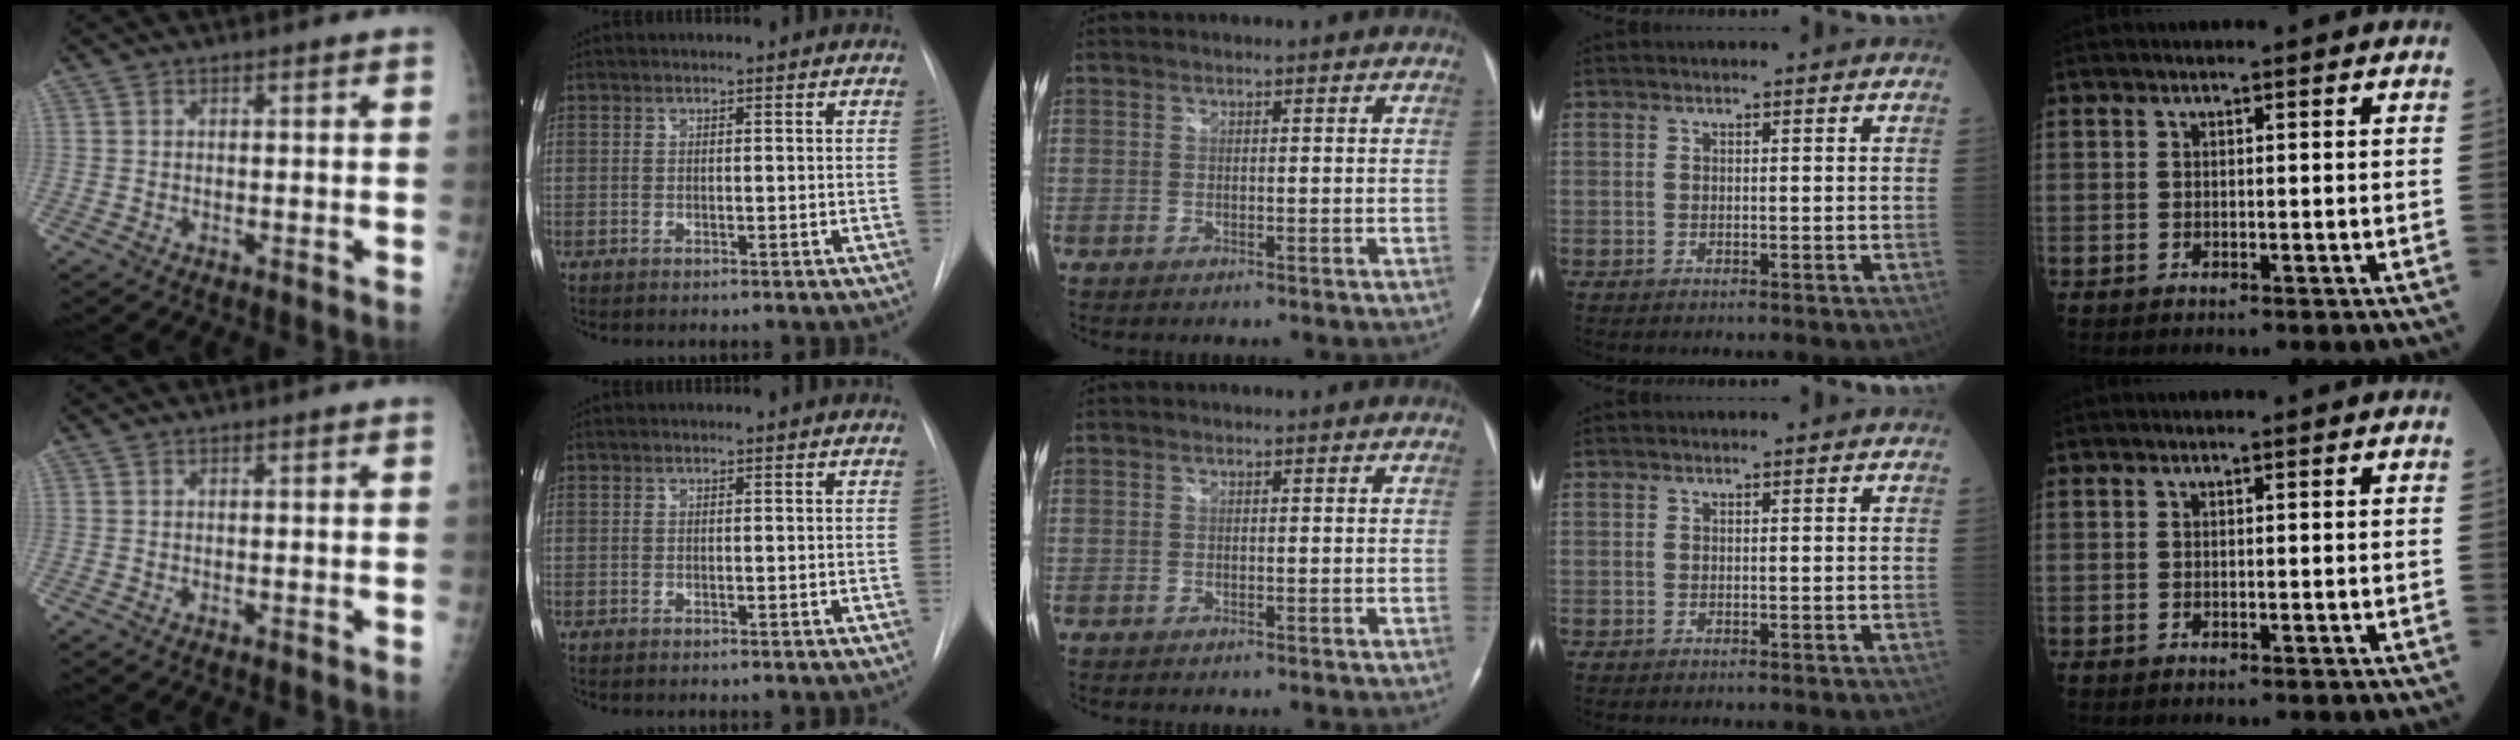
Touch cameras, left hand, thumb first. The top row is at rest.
{}